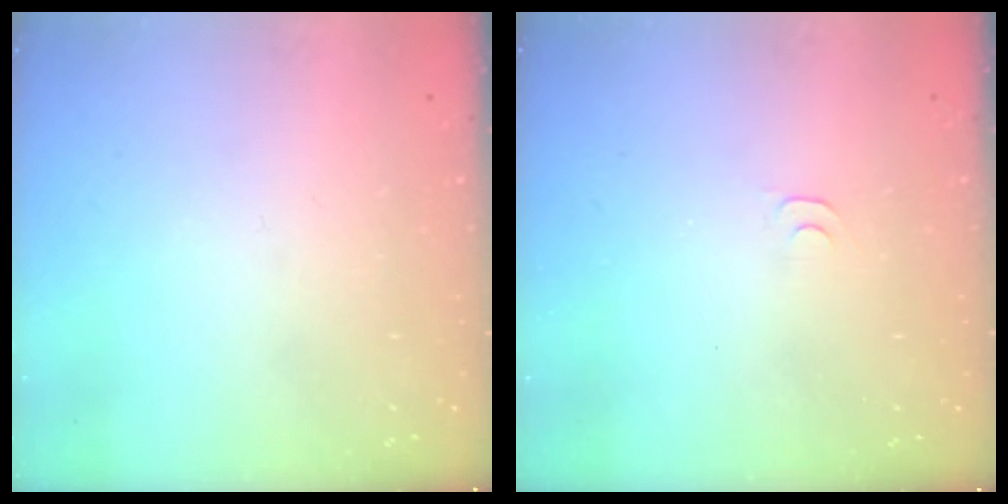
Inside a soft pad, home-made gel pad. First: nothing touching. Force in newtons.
{"total": 3.9, "press": 3.9, "slide": 0.3}